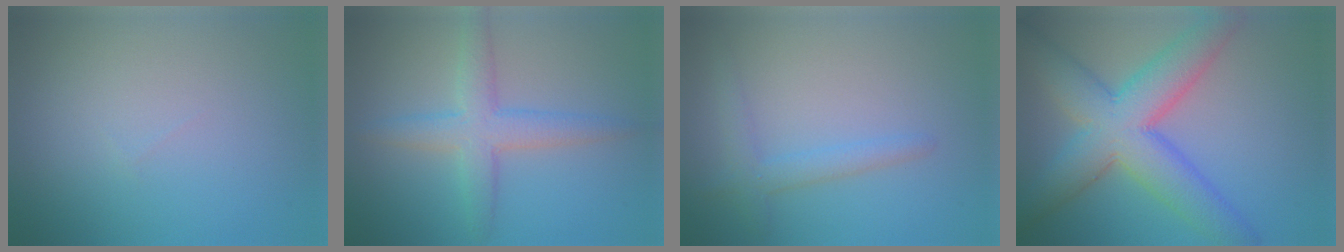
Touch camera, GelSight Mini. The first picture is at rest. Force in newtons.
{"total": 3.9, "press": 3.9, "slide": 0.1}
{"total": 2.2, "press": 2.2, "slide": 0.1}
{"total": 9.2, "press": 9.2, "slide": 0.2}